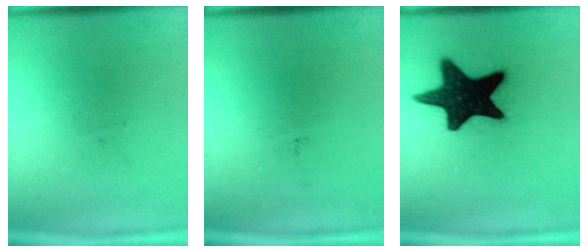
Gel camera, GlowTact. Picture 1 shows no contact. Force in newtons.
{"total": 0.0}
{"total": 17.9}